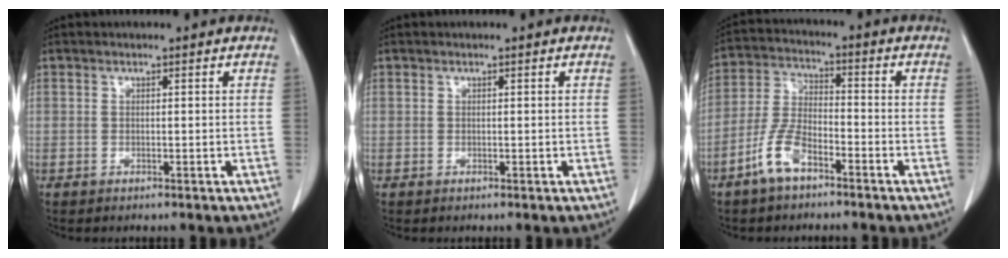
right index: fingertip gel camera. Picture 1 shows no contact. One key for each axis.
{"total": 0.0}
{"total": 7.5, "fx": -4.7, "fy": 2.9, "fz": 5.1, "tx": -0.120, "ty": 0.005, "tz": -0.095}